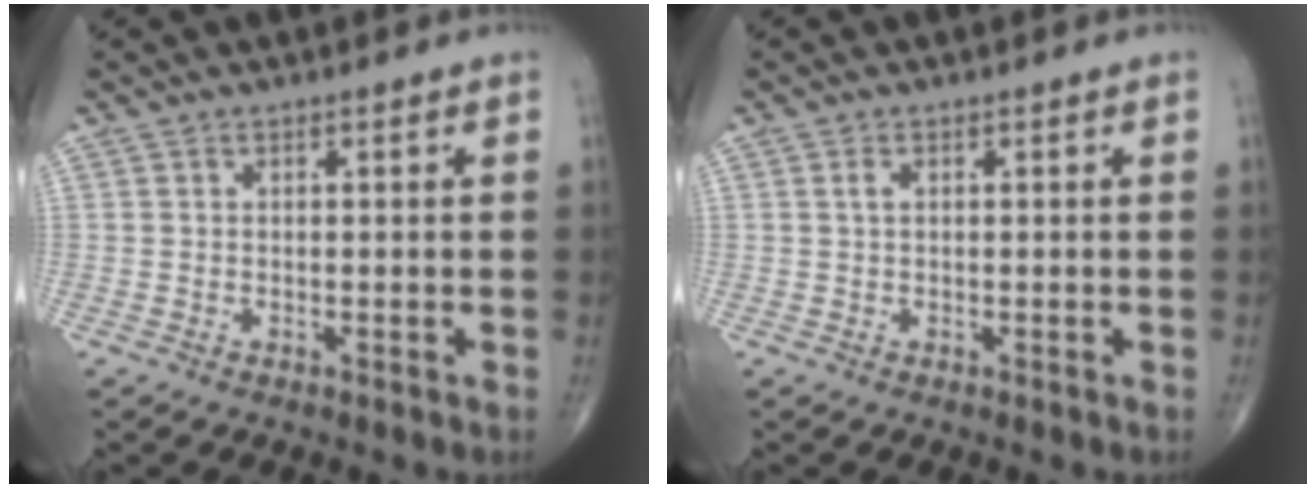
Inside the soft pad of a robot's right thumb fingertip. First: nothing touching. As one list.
[{"total": 1.0, "force": [0.2, 0.6, 0.8], "torque": [-0.015, 0.003, 0.003]}]